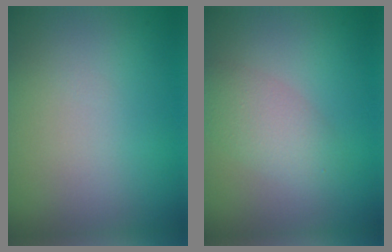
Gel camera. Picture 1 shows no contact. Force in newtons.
{"total": 3.0, "press": 3.0, "slide": 0.1}